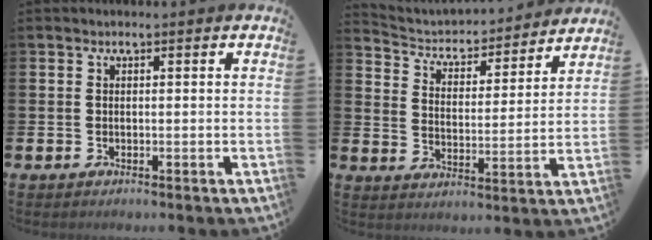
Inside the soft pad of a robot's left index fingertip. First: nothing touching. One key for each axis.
{"total": 4.0, "fx": 3.7, "fy": 1.4, "fz": 0.5, "tx": -0.037, "ty": -0.040, "tz": 0.054}